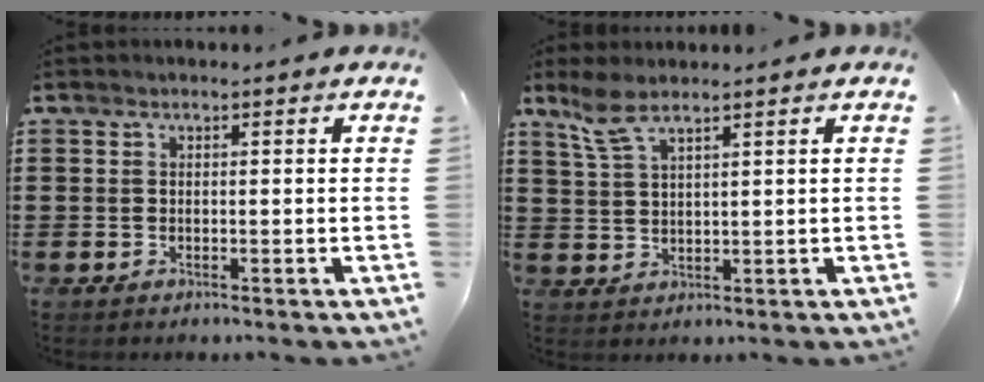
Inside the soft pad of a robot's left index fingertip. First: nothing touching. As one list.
[{"total": 4.4, "force": [3.1, 1.0, 3.0], "torque": [-0.067, 0.003, 0.057]}]